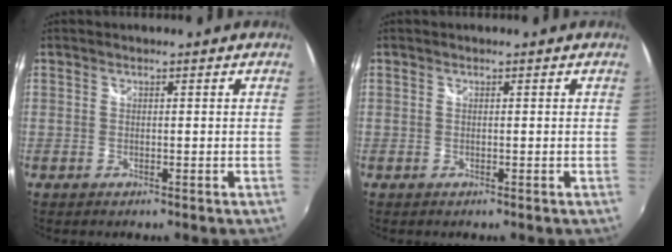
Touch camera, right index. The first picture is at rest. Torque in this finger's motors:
{"motor_torque": [-0.02, 0.03, 0.00, -0.01]}